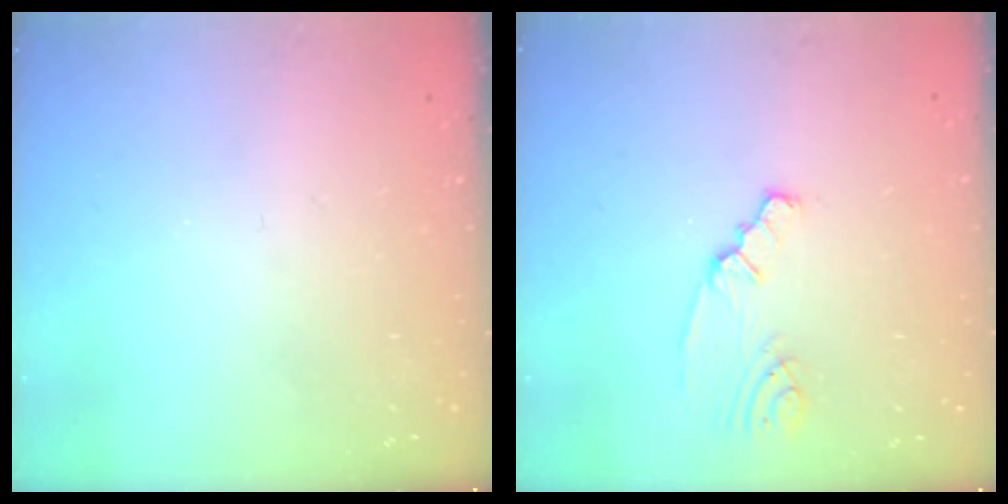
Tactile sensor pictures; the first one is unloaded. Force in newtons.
{"total": 2.0, "press": 2.0, "slide": 0.3}